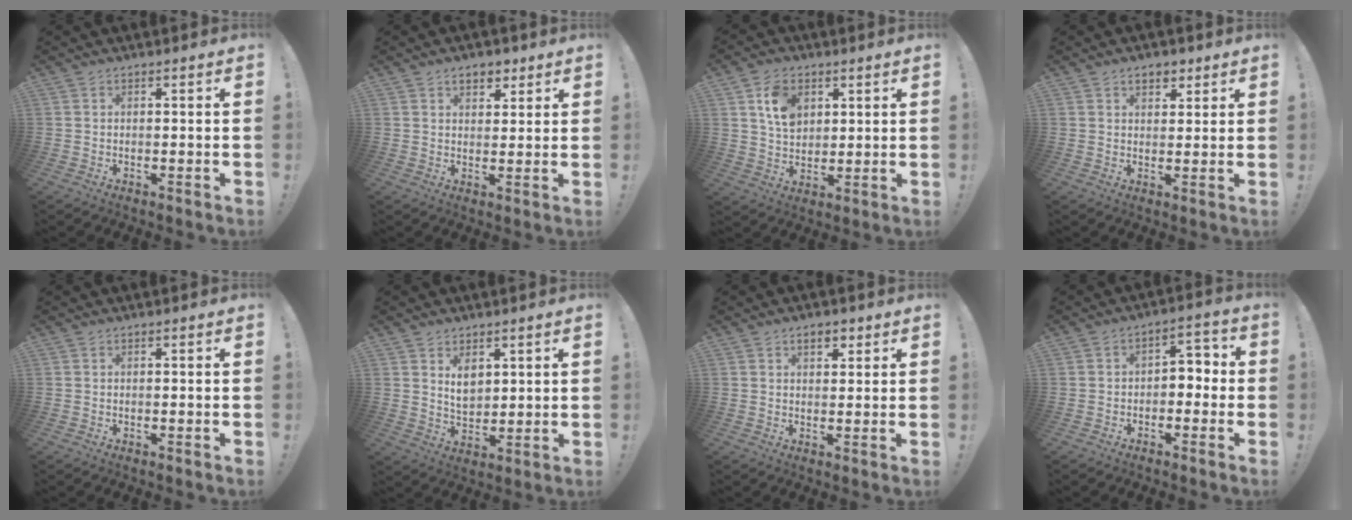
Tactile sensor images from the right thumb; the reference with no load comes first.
{"total": 5.3, "force": [3.0, 3.6, 2.5], "torque": [-0.021, -0.009, 0.052]}
{"total": 10.2, "force": [4.3, 7.6, 5.2], "torque": [-0.076, -0.010, 0.084]}
{"total": 4.6, "force": [2.6, 3.0, 2.2], "torque": [-0.021, -0.004, 0.045]}
{"total": 0.0}
{"total": 6.4, "force": [3.4, 4.5, 3.1], "torque": [-0.040, -0.025, 0.062]}
{"total": 4.1, "force": [2.3, 2.4, 2.5], "torque": [-0.026, -0.005, 0.036]}
{"total": 4.9, "force": [-2.5, 3.6, 2.4], "torque": [-0.029, 0.023, -0.045]}